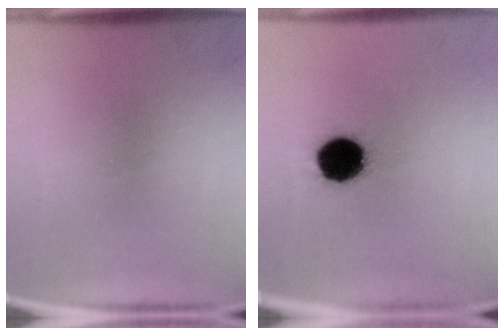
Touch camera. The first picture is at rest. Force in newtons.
{"total": 14.3}